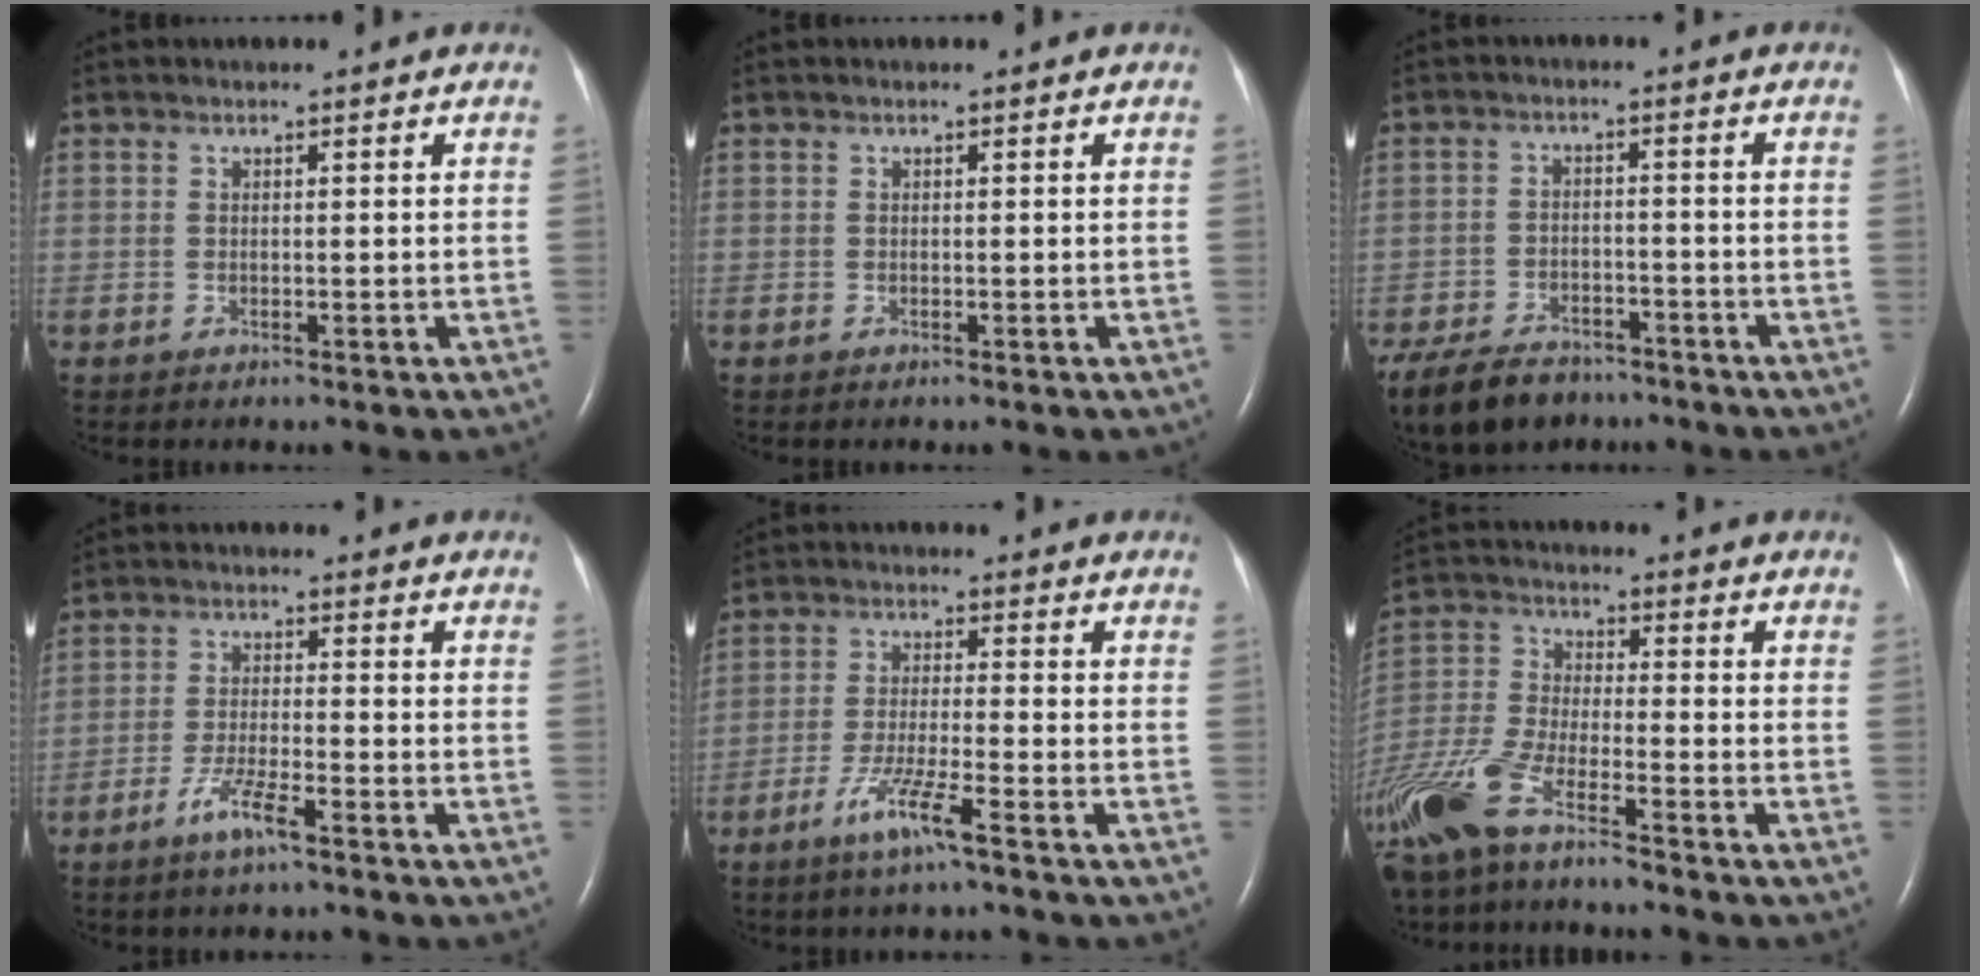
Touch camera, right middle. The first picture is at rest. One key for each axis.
{"total": 0.0}
{"total": 13.2, "fx": -9.9, "fy": 6.9, "fz": 5.6, "tx": -0.131, "ty": -0.016, "tz": -0.151}
{"total": 4.9, "fx": -3.2, "fy": 0.3, "fz": 3.7, "tx": -0.077, "ty": -0.005, "tz": -0.063}
{"total": 6.2, "fx": -3.9, "fy": -0.4, "fz": 4.9, "tx": -0.098, "ty": -0.012, "tz": -0.077}
{"total": 15.1, "fx": -11.3, "fy": 3.3, "fz": 9.4, "tx": -0.234, "ty": -0.023, "tz": -0.223}